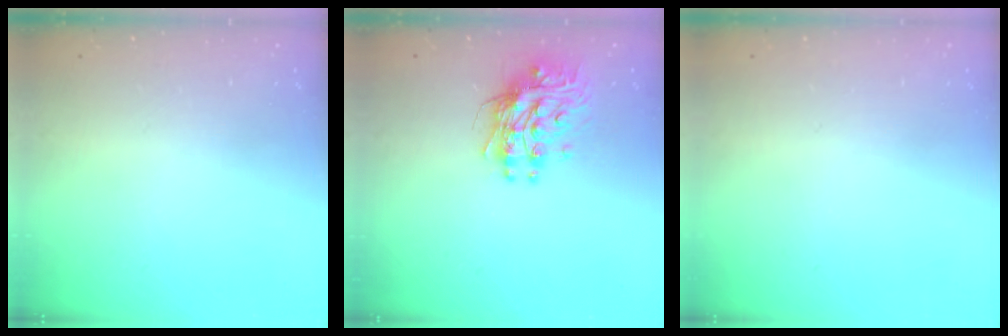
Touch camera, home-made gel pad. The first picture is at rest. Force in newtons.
{"total": 10.1, "press": 10.1, "slide": 0.8}
{"total": 0.0}